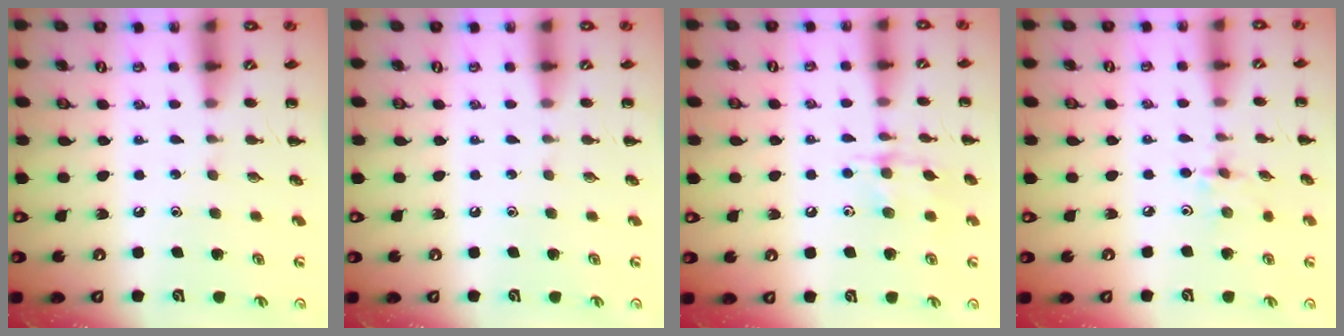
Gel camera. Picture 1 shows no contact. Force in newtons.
{"total": 0.0}
{"total": 9.0, "press": 9.0, "slide": 0.6}
{"total": 2.2, "press": 2.2, "slide": 0.5}